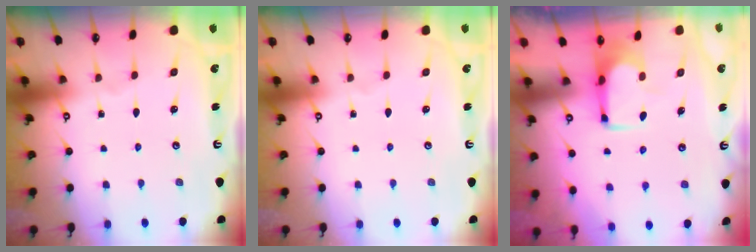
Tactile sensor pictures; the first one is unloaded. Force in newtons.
{"total": 0.0}
{"total": 0.0}